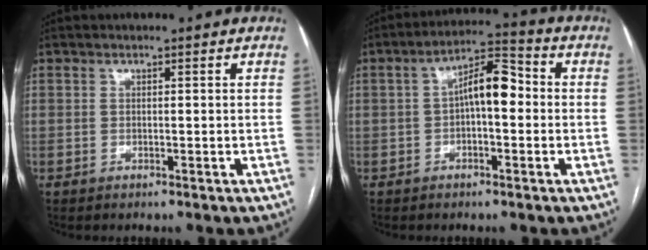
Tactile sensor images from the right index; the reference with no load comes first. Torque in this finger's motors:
{"motor_torque": [1.29, -0.08, 0.60, 0.13]}